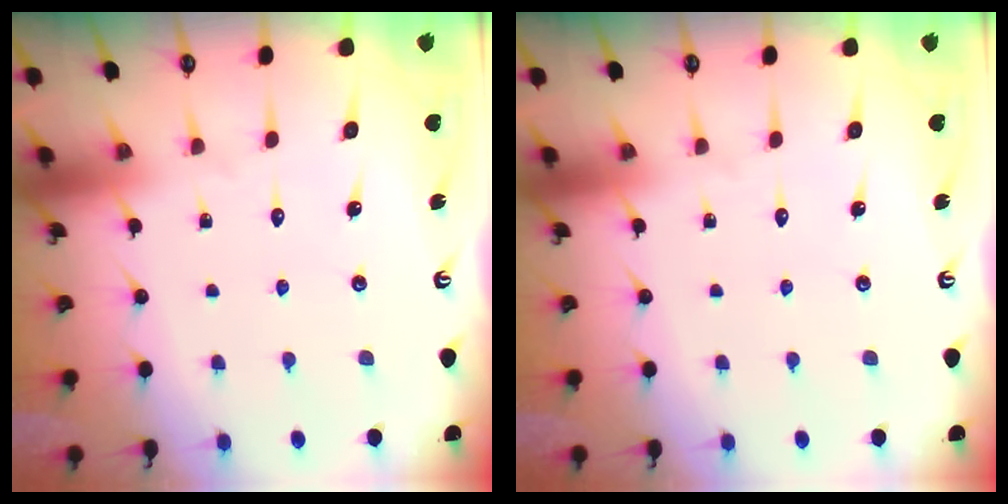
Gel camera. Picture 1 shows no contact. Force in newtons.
{"total": 0.0}